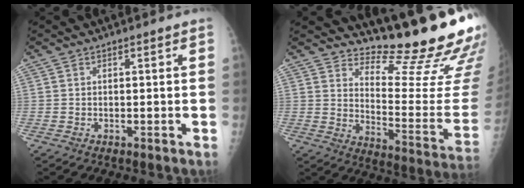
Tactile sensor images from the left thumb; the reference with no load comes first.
{"total": 18.5, "force": [16.8, 2.1, 7.5], "torque": [-0.075, -0.185, 0.228]}